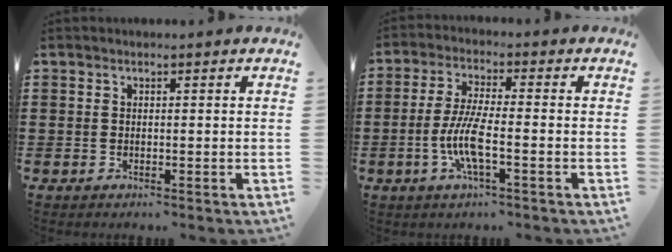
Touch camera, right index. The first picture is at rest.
{"total": 7.2, "force": [-2.2, 1.6, 6.7], "torque": [-0.154, -0.014, -0.051]}